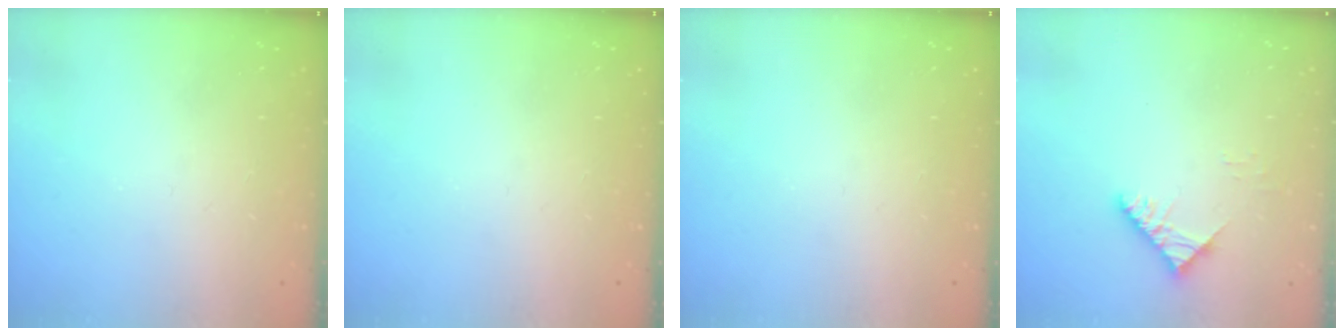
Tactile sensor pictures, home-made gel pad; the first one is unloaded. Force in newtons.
{"total": 0.0}
{"total": 0.0}
{"total": 4.7, "press": 4.7, "slide": 0.9}